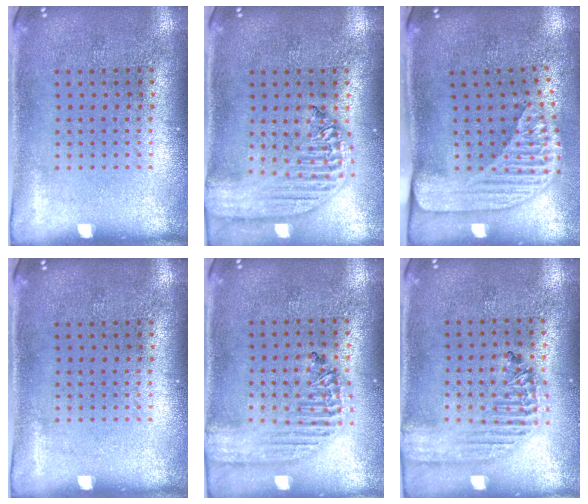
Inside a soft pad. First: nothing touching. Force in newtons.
{"total": 2.4, "press": 2.1, "slide": 1.2}
{"total": 2.3, "press": 1.8, "slide": 1.5}
{"total": 0.0}
{"total": 1.8, "press": 1.7, "slide": 0.7}
{"total": 1.9, "press": 1.7, "slide": 0.8}